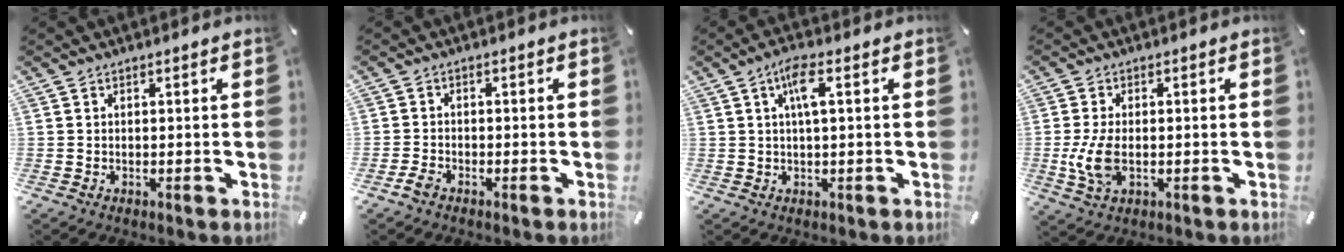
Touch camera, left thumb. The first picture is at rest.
{"total": 2.4, "force": [-1.7, 1.5, 0.8], "torque": [-0.013, 0.009, -0.033]}
{"total": 5.2, "force": [1.2, 1.2, 5.0], "torque": [-0.099, 0.005, 0.018]}
{"total": 7.7, "force": [-1.3, 3.9, 6.4], "torque": [-0.153, -0.012, -0.025]}